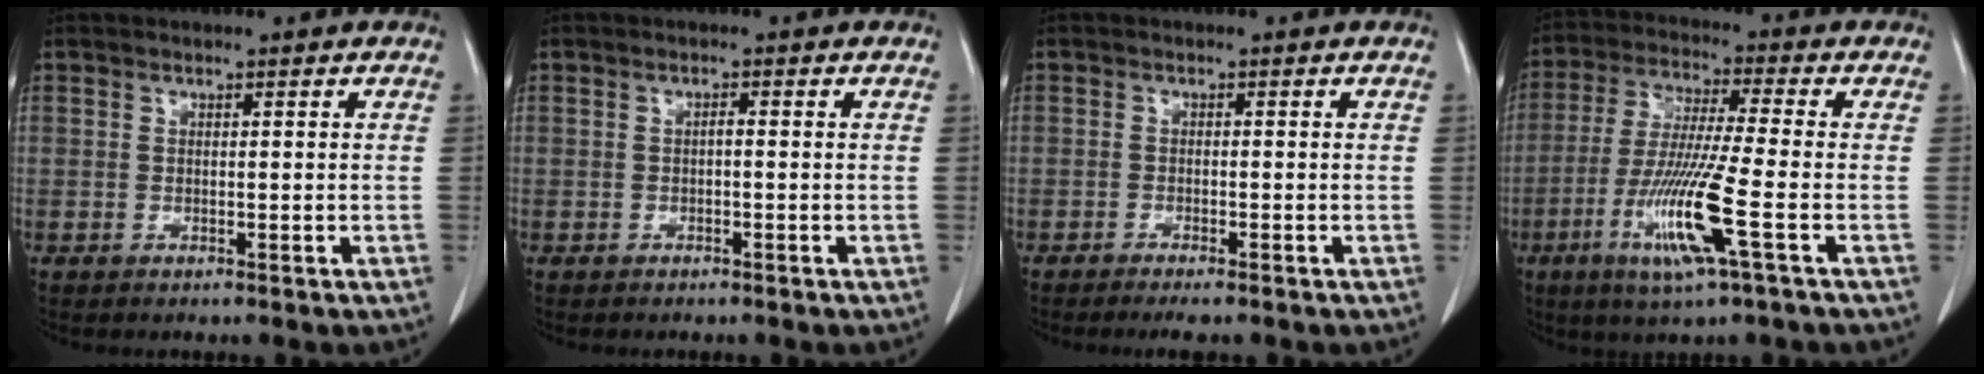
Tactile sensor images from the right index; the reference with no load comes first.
{"total": 0.7, "force": [-0.1, 0.2, 0.6], "torque": [-0.011, 0.003, -0.002]}
{"total": 2.6, "force": [-2.1, 0.3, 1.6], "torque": [-0.022, -0.006, -0.028]}
{"total": 12.4, "force": [-4.4, -0.5, 11.6], "torque": [-0.237, -0.025, -0.089]}